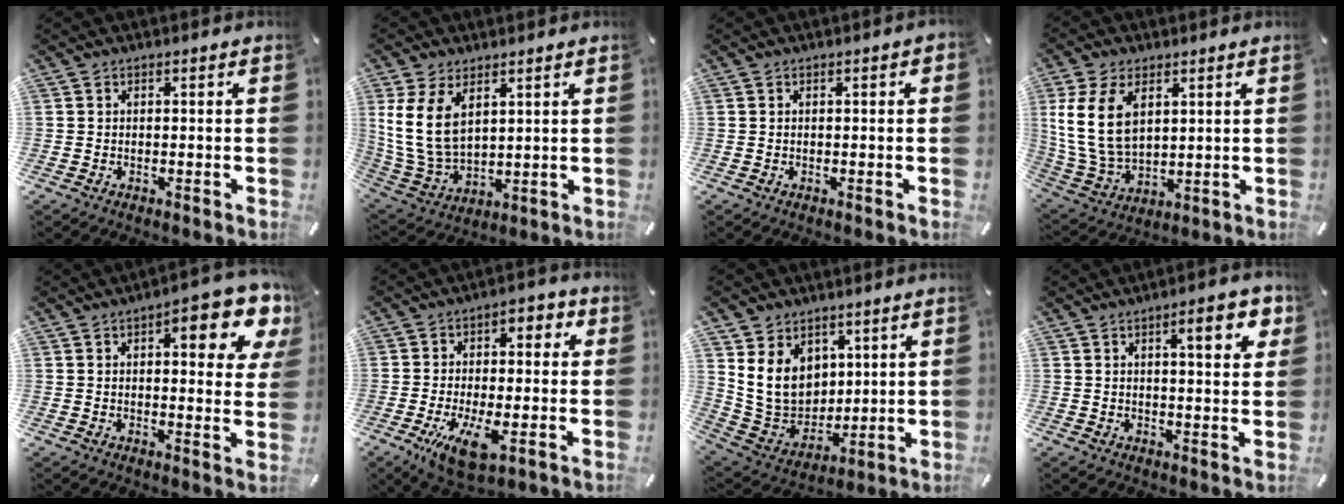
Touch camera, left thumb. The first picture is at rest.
{"total": 11.5, "force": [4.7, 7.4, 7.5], "torque": [-0.185, -0.020, 0.087]}
{"total": 0.9, "force": [-0.1, 0.1, 0.9], "torque": [-0.015, -0.001, -0.001]}
{"total": 13.2, "force": [4.6, 8.7, 8.8], "torque": [-0.216, -0.011, 0.082]}
{"total": 12.9, "force": [6.0, 5.0, 10.3], "torque": [-0.126, -0.034, 0.096]}
{"total": 14.0, "force": [-4.2, 6.9, 11.3], "torque": [-0.181, 0.005, -0.071]}
{"total": 13.0, "force": [4.5, 11.0, 5.3], "torque": [-0.126, -0.030, 0.093]}
{"total": 8.8, "force": [3.9, 2.4, 7.4], "torque": [-0.102, -0.011, 0.056]}